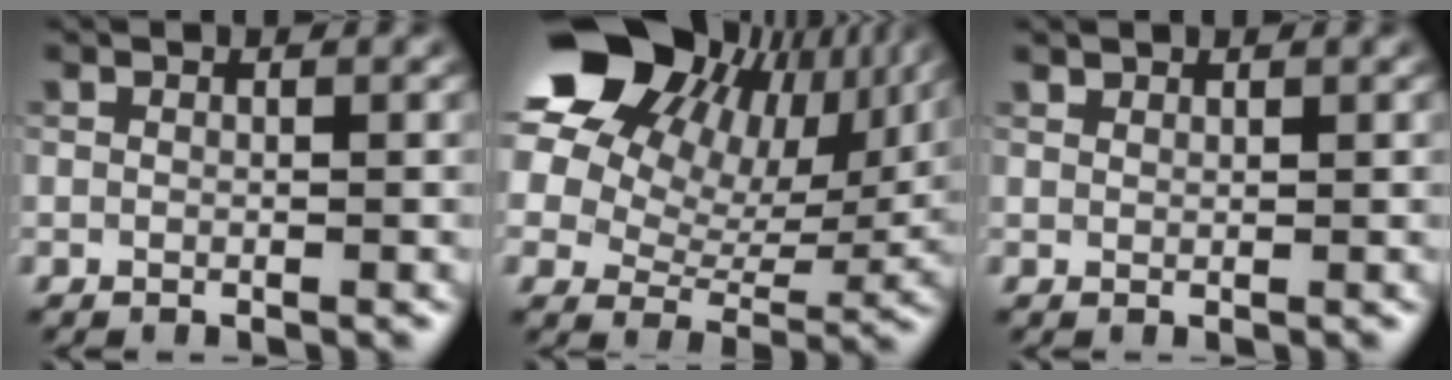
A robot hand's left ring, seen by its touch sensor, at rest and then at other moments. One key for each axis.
{"total": 20.6, "fx": 11.4, "fy": 13.2, "fz": 11.0, "tx": -0.257, "ty": 0.081, "tz": 0.190}
{"total": 0.9, "fx": 0.8, "fy": 0.4, "fz": 0.2, "tx": -0.006, "ty": -0.001, "tz": 0.014}